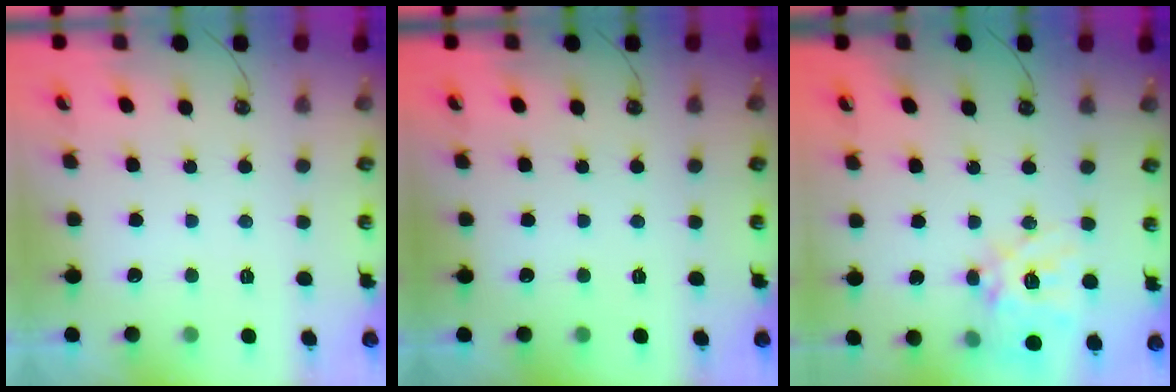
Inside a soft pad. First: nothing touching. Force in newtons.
{"total": 0.0}
{"total": 16.8, "press": 16.6, "slide": 2.7}